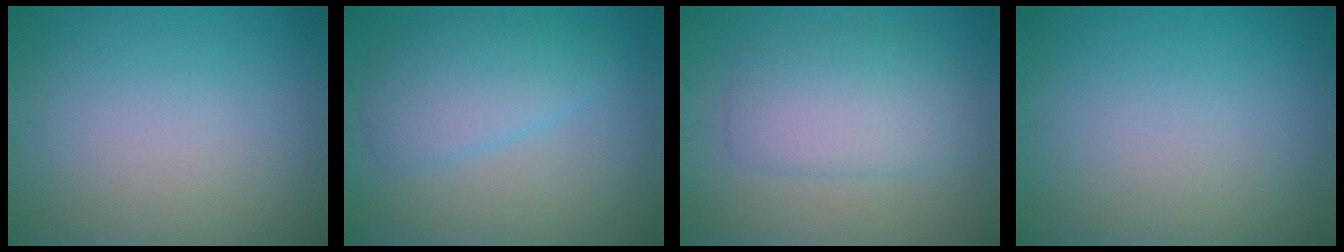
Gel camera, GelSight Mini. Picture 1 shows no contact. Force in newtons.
{"total": 4.1, "press": 4.0, "slide": 0.2}
{"total": 4.6, "press": 4.5, "slide": 0.2}
{"total": 0.0}